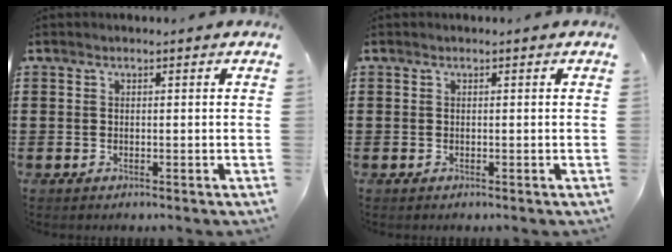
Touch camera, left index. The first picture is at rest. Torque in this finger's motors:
{"motor_torque": [0.00, 0.00, 0.00, 0.00]}